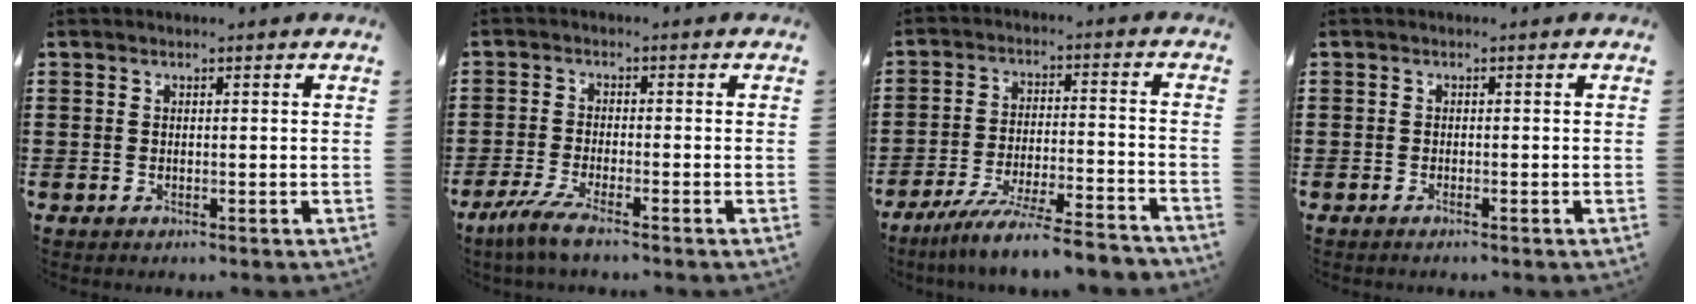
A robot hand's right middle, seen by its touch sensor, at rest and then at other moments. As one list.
[{"total": 4.2, "force": [-3.2, 0.0, 2.8], "torque": [-0.074, -0.017, -0.066]}, {"total": 8.3, "force": [-7.5, -0.3, 3.7], "torque": [-0.066, -0.002, -0.143]}, {"total": 0.5, "force": [-0.4, 0.0, 0.3], "torque": [-0.006, -0.002, -0.007]}]